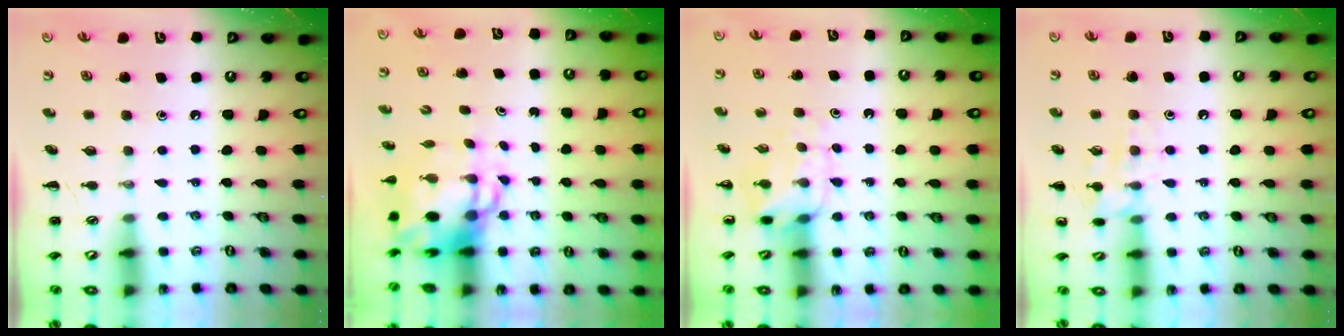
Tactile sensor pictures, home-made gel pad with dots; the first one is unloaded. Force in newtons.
{"total": 7.0, "press": 6.8, "slide": 1.9}
{"total": 5.9, "press": 5.8, "slide": 1.2}
{"total": 9.9, "press": 9.9, "slide": 0.8}